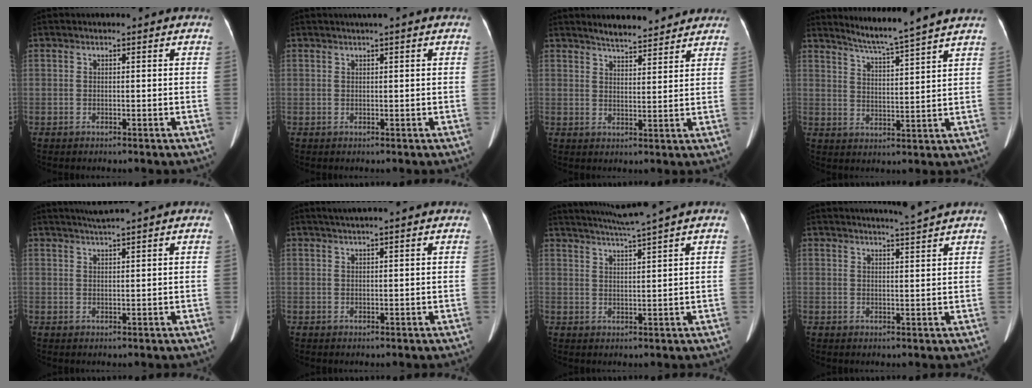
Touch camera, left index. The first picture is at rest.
{"total": 1.4, "force": [0.9, -0.3, 1.0], "torque": [-0.019, 0.009, 0.018]}
{"total": 7.6, "force": [7.1, 1.4, 2.5], "torque": [-0.040, 0.014, 0.096]}
{"total": 9.7, "force": [8.7, -2.1, 3.9], "torque": [-0.073, -0.008, 0.130]}
{"total": 3.1, "force": [2.6, -1.0, 1.3], "torque": [-0.021, 0.009, 0.051]}
{"total": 3.6, "force": [2.8, -0.6, 2.1], "torque": [-0.029, 0.027, 0.048]}
{"total": 6.0, "force": [5.0, -2.3, 2.4], "torque": [-0.044, -0.004, 0.090]}
{"total": 3.8, "force": [3.3, -1.5, 0.9], "torque": [-0.016, -0.011, 0.049]}